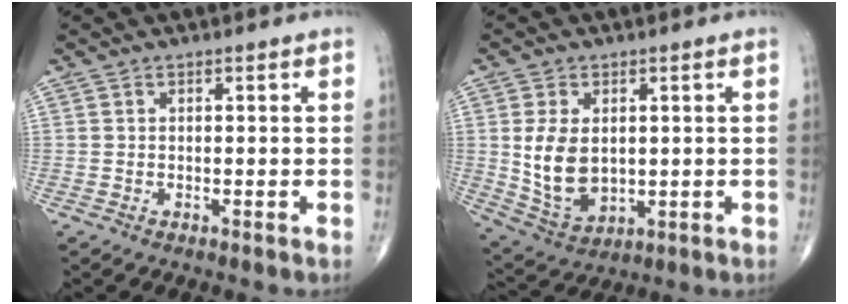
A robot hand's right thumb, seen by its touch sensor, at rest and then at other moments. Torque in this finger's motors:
{"motor_torque": [-0.23, 0.67, 0.84, 0.73, 0.09]}